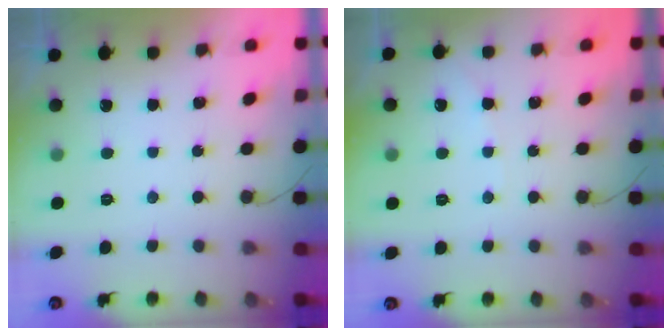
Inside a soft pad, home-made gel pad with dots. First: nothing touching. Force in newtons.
{"total": 3.5, "press": 3.5, "slide": 0.5}